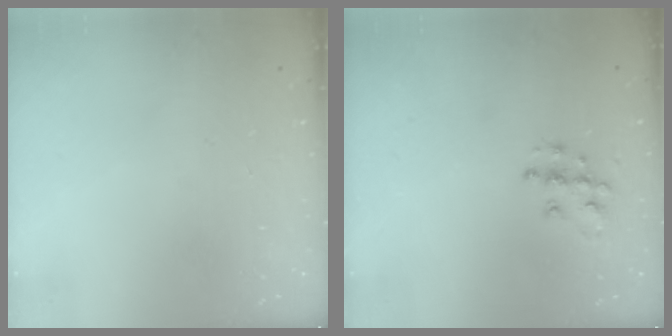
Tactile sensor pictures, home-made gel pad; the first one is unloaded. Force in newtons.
{"total": 9.9, "press": 9.9, "slide": 0.7}